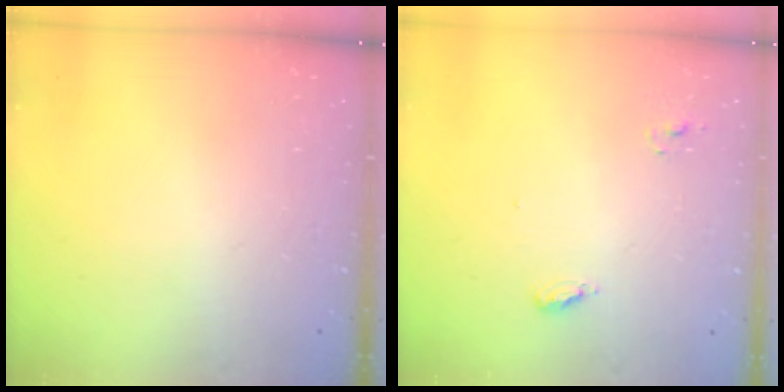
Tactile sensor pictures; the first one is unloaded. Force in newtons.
{"total": 5.9, "press": 5.9, "slide": 0.3}